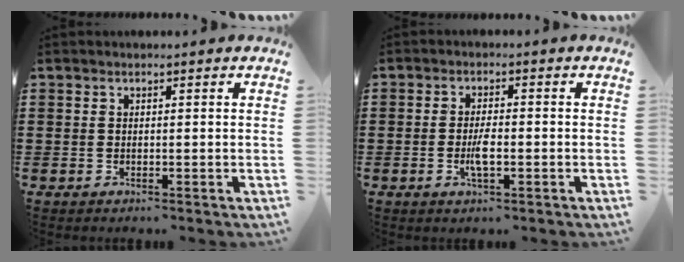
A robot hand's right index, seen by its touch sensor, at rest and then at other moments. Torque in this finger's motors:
{"motor_torque": [2.14, 0.00, 0.38, 0.11]}